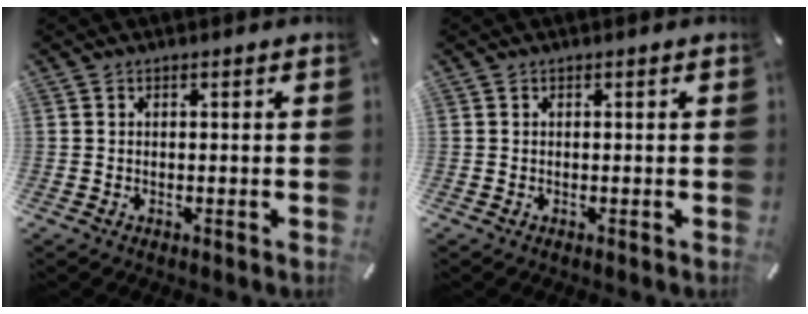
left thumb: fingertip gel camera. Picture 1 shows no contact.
{"total": 0.0}